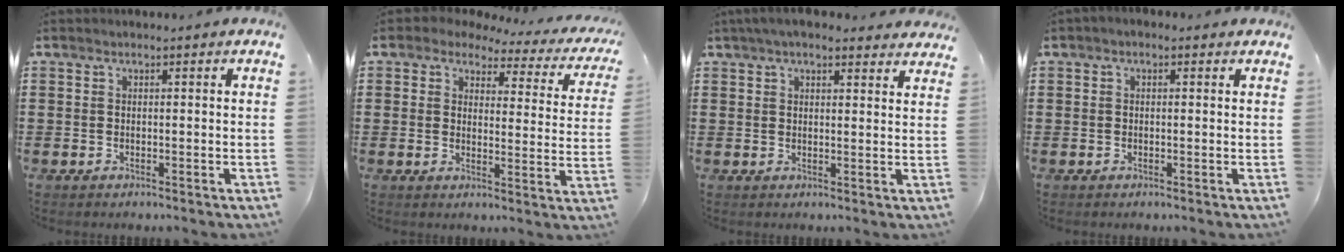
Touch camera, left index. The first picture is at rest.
{"total": 3.2, "force": [2.4, 1.5, 1.4], "torque": [-0.044, -0.009, 0.036]}
{"total": 4.5, "force": [3.8, 0.9, 2.2], "torque": [-0.053, 0.000, 0.071]}
{"total": 0.7, "force": [-0.3, 0.4, 0.5], "torque": [-0.010, 0.001, -0.006]}